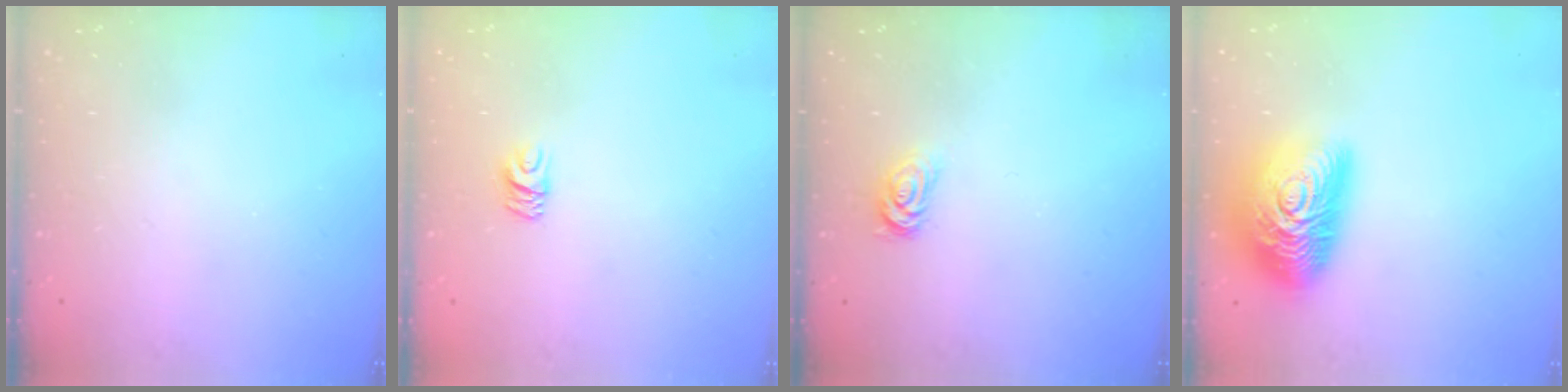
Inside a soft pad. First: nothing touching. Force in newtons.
{"total": 5.5, "press": 5.5, "slide": 0.4}
{"total": 2.6, "press": 2.6, "slide": 0.4}
{"total": 21.0, "press": 21.0, "slide": 0.9}